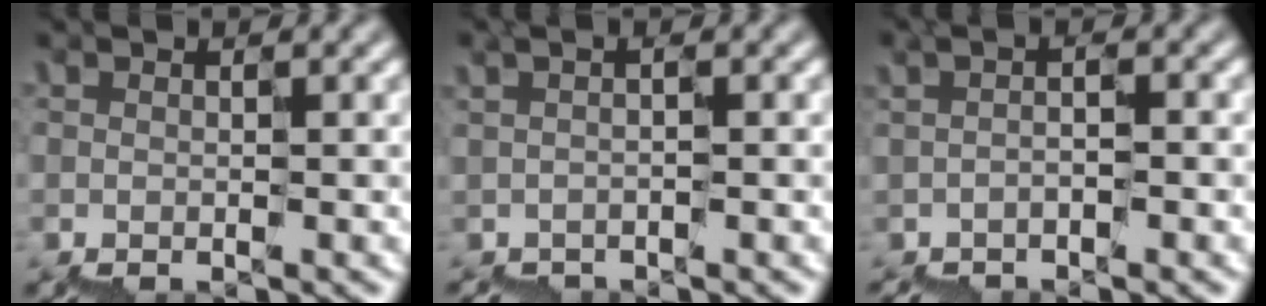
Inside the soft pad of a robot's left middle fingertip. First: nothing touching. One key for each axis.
{"total": 0.7, "fx": -0.5, "fy": 0.1, "fz": 0.5, "tx": -0.009, "ty": -0.002, "tz": -0.010}
{"total": 1.8, "fx": -0.9, "fy": 0.5, "fz": 1.4, "tx": -0.020, "ty": 0.004, "tz": -0.016}